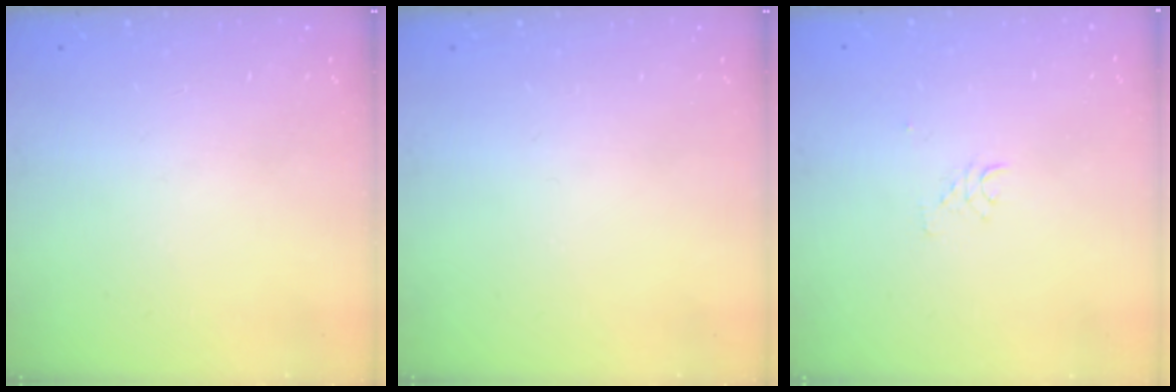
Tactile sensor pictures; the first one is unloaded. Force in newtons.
{"total": 0.0}
{"total": 2.6, "press": 2.6, "slide": 0.1}